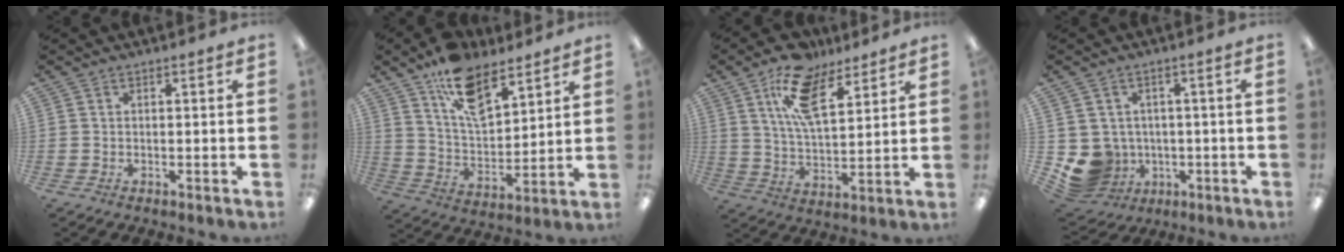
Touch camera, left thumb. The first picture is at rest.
{"total": 14.2, "force": [9.5, 7.0, 7.9], "torque": [-0.135, -0.044, 0.174]}
{"total": 14.9, "force": [8.9, 6.9, 9.7], "torque": [-0.173, -0.021, 0.160]}
{"total": 6.9, "force": [-0.9, 6.6, 1.6], "torque": [-0.066, -0.004, -0.008]}